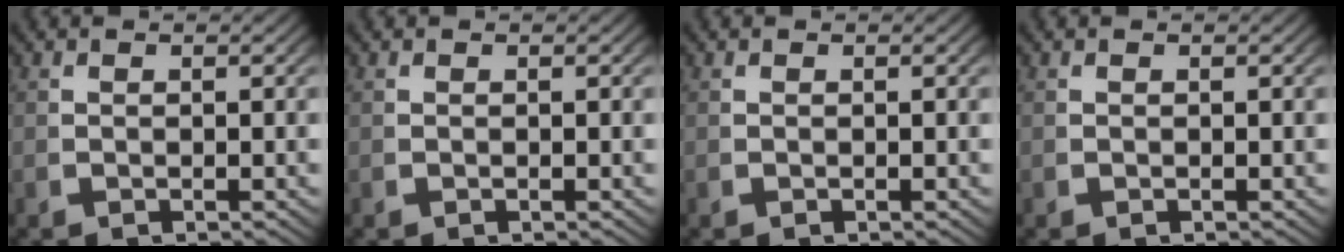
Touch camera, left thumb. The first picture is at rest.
{"total": 0.0}
{"total": 0.0}
{"total": 0.0}